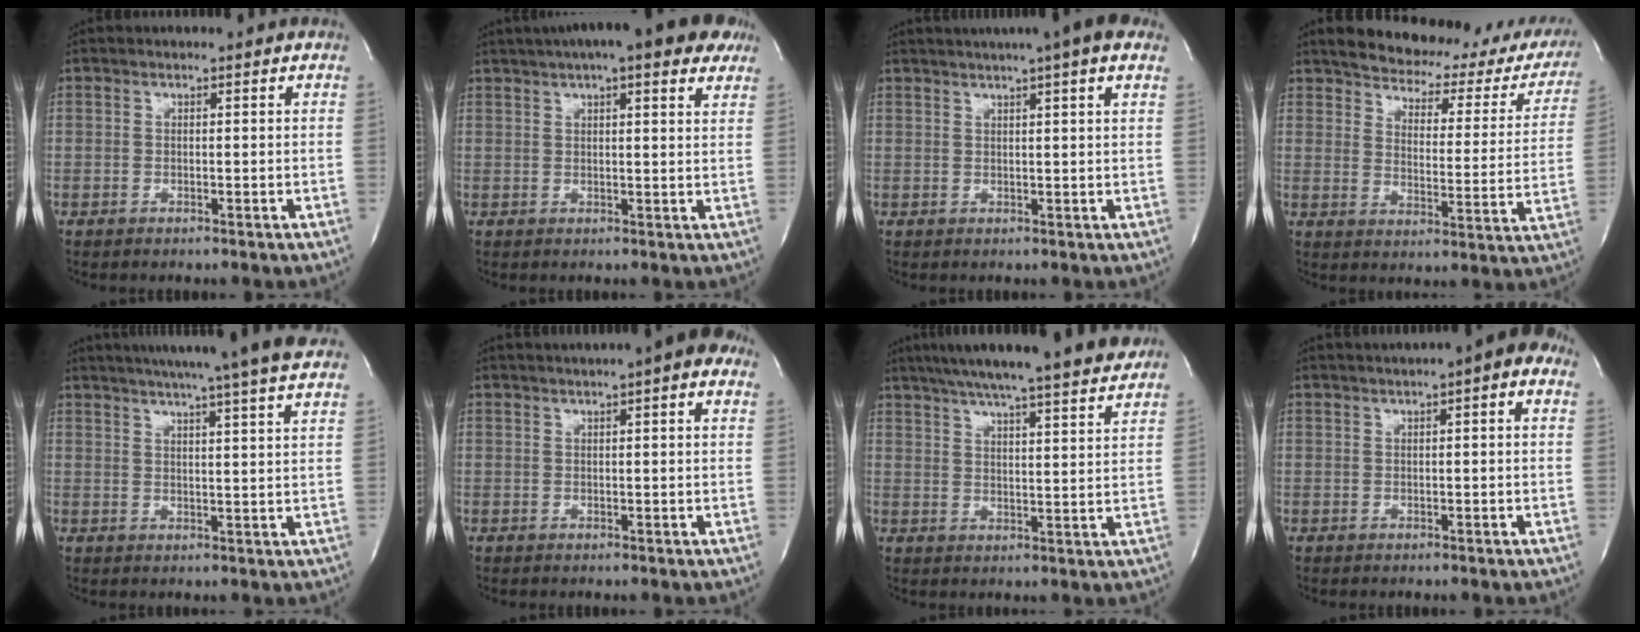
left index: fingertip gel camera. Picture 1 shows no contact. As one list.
[{"total": 15.6, "force": [11.1, 3.3, 10.4], "torque": [-0.163, 0.040, 0.139]}, {"total": 8.7, "force": [6.3, 0.2, 6.1], "torque": [-0.092, 0.026, 0.071]}, {"total": 21.9, "force": [19.1, 7.3, 7.8], "torque": [-0.097, -0.034, 0.217]}, {"total": 20.4, "force": [17.6, -0.6, 10.3], "torque": [-0.168, -0.004, 0.222]}, {"total": 7.5, "force": [4.8, 0.8, 5.6], "torque": [-0.078, 0.024, 0.055]}, {"total": 19.9, "force": [17.3, 0.8, 9.7], "torque": [-0.161, 0.004, 0.233]}, {"total": 6.0, "force": [3.0, 0.8, 5.1], "torque": [-0.068, 0.021, 0.036]}]